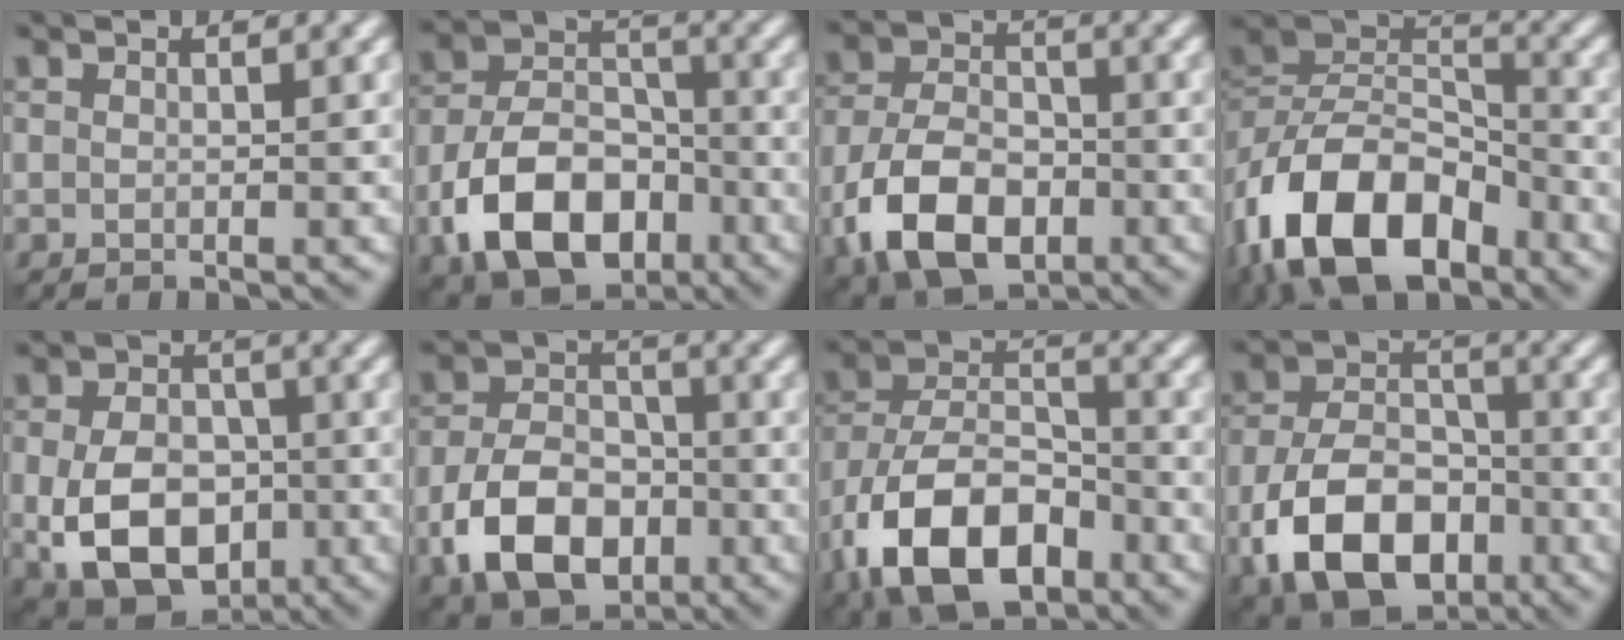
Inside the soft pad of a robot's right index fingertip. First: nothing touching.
{"total": 10.4, "force": [-4.7, 6.8, 6.3], "torque": [-0.116, 0.006, -0.092]}
{"total": 9.4, "force": [-4.1, 6.0, 5.9], "torque": [-0.122, -0.001, -0.083]}
{"total": 12.4, "force": [-6.2, 7.4, 7.9], "torque": [-0.146, 0.010, -0.126]}
{"total": 9.5, "force": [-2.1, 6.8, 6.4], "torque": [-0.126, -0.016, -0.038]}
{"total": 8.9, "force": [-3.8, 6.0, 5.4], "torque": [-0.104, 0.002, -0.073]}
{"total": 11.7, "force": [-5.8, 6.7, 7.7], "torque": [-0.150, 0.002, -0.110]}
{"total": 11.1, "force": [-5.2, 7.0, 6.9], "torque": [-0.134, 0.001, -0.096]}